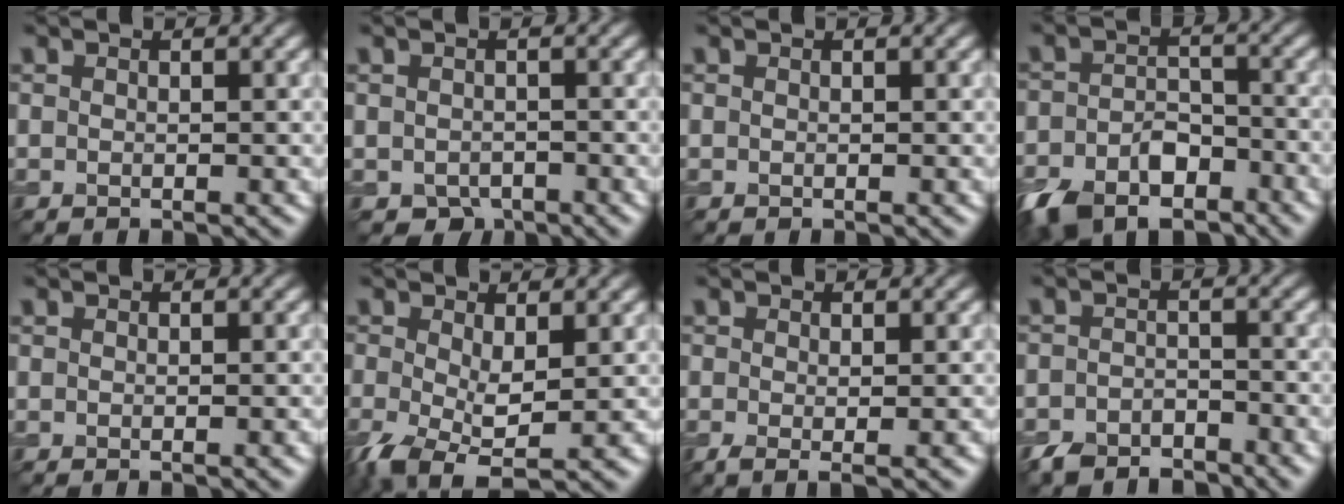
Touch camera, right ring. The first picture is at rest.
{"total": 2.1, "force": [-1.2, 1.5, 0.7], "torque": [-0.010, -0.008, -0.023]}
{"total": 0.0}
{"total": 6.6, "force": [-4.3, 3.6, 3.4], "torque": [-0.063, -0.007, -0.081]}
{"total": 0.5, "force": [-0.2, 0.0, 0.5], "torque": [-0.006, 0.001, -0.003]}
{"total": 5.1, "force": [-1.3, 2.5, 4.2], "torque": [-0.105, -0.014, -0.027]}
{"total": 1.6, "force": [-0.3, 0.2, 1.5], "torque": [-0.028, -0.009, -0.006]}
{"total": 3.7, "force": [-3.2, 1.5, 0.9], "torque": [-0.014, -0.001, -0.066]}